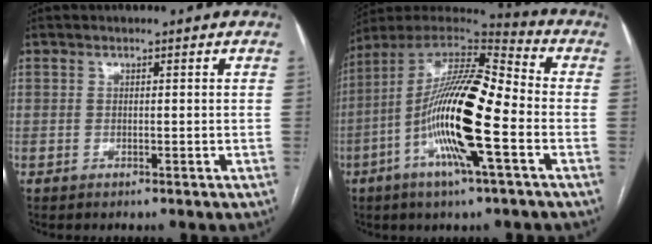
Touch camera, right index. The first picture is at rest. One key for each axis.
{"total": 19.4, "fx": -4.9, "fy": 2.5, "fz": 18.6, "tx": -0.359, "ty": -0.002, "tz": -0.091}